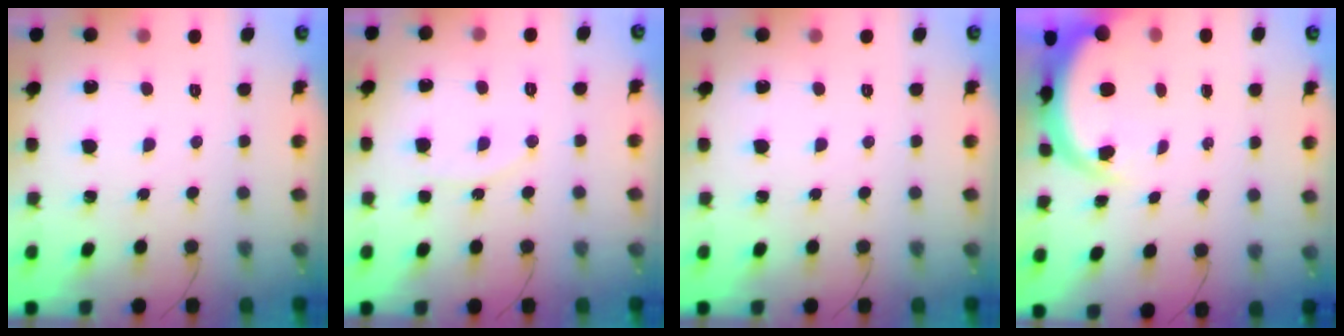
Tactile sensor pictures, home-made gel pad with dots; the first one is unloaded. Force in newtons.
{"total": 6.0, "press": 6.0, "slide": 0.4}
{"total": 0.0}
{"total": 4.6, "press": 4.6, "slide": 0.3}